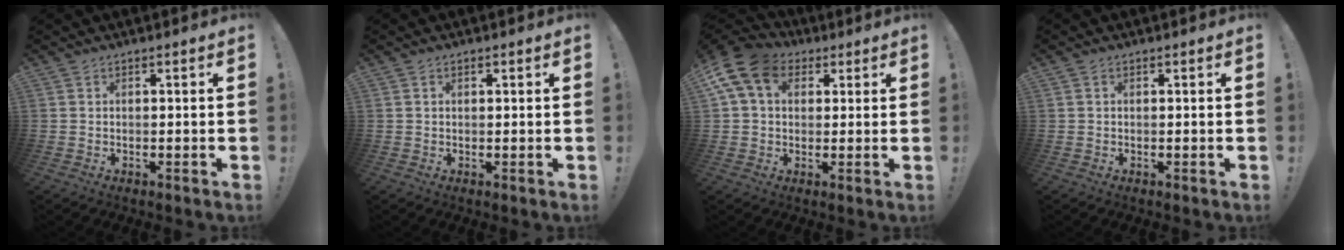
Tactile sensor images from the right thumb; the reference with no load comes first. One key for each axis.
{"total": 0.7, "fx": 0.4, "fy": 0.4, "fz": 0.4, "tx": -0.004, "ty": -0.001, "tz": 0.006}
{"total": 13.4, "fx": 5.0, "fy": 9.5, "fz": 8.1, "tx": -0.153, "ty": -0.009, "tz": 0.098}
{"total": 0.6, "fx": 0.2, "fy": 0.5, "fz": 0.3, "tx": -0.001, "ty": 0.001, "tz": 0.002}